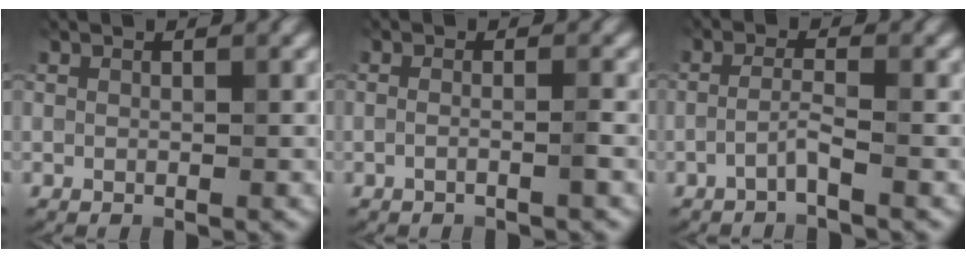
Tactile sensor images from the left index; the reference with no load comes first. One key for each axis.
{"total": 1.4, "fx": -0.7, "fy": 0.3, "fz": 1.1, "tx": -0.018, "ty": -0.002, "tz": -0.020}
{"total": 1.6, "fx": -1.1, "fy": 0.1, "fz": 1.2, "tx": -0.025, "ty": 0.006, "tz": -0.026}